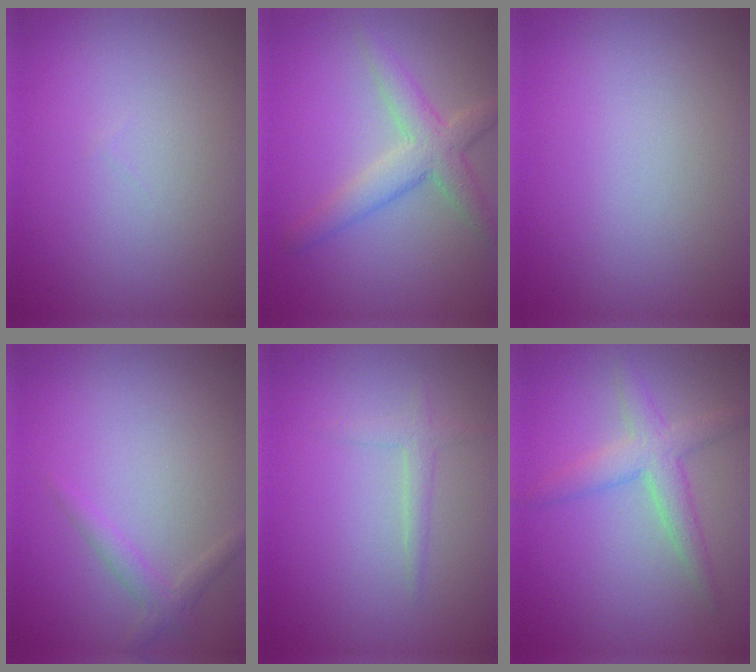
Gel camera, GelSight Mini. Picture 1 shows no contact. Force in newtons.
{"total": 3.9, "press": 3.9, "slide": 0.3}
{"total": 0.0}
{"total": 1.5, "press": 1.5, "slide": 0.1}
{"total": 1.3, "press": 1.3, "slide": 0.1}
{"total": 3.3, "press": 3.3, "slide": 0.3}